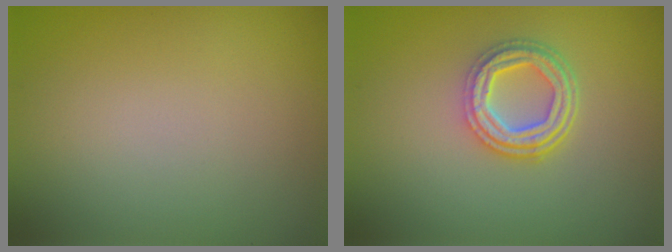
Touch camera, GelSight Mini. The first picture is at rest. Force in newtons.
{"total": 4.3, "press": 3.3, "slide": 2.7}